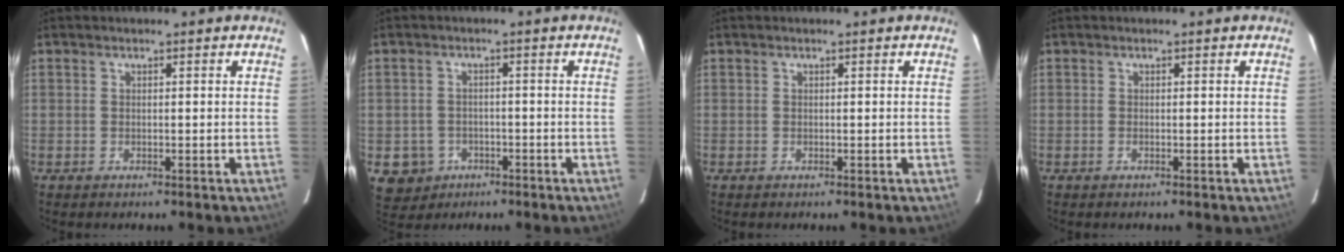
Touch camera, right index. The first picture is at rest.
{"total": 6.2, "force": [-2.3, 5.7, 1.1], "torque": [-0.036, 0.014, -0.025]}
{"total": 0.0}
{"total": 0.0}